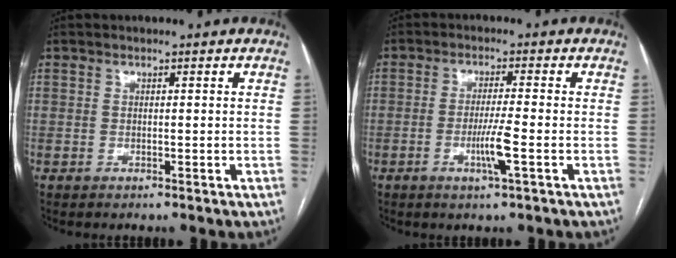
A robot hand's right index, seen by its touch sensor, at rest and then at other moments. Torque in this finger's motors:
{"motor_torque": [0.93, 0.08, 0.50, 0.12]}